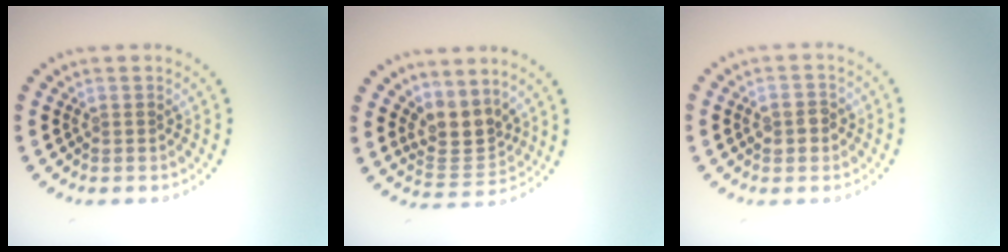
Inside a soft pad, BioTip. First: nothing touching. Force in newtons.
{"total": 3.2, "press": 2.5, "slide": 2.1}
{"total": 1.8, "press": 1.8, "slide": 0.2}